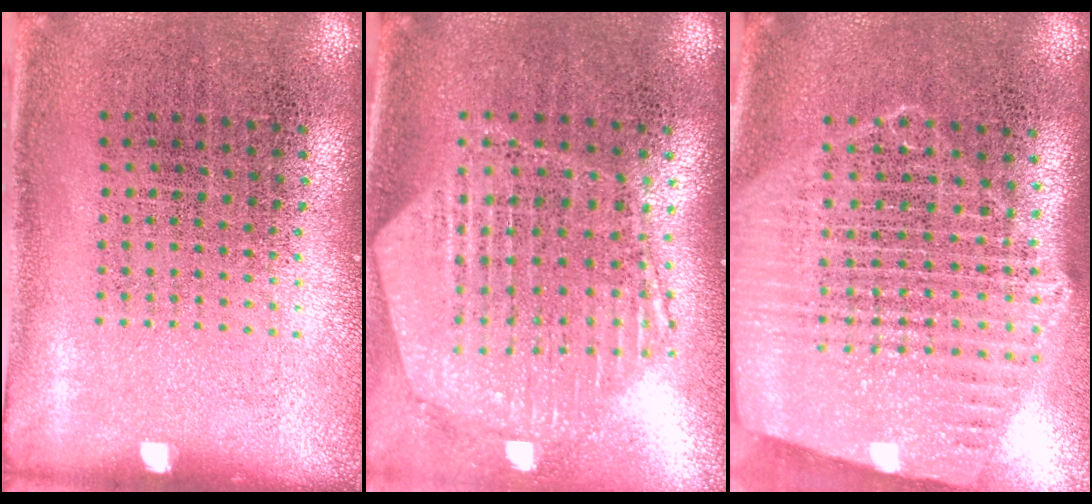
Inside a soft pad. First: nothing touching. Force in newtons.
{"total": 1.2, "press": 1.2, "slide": 0.2}
{"total": 1.8, "press": 1.7, "slide": 0.6}